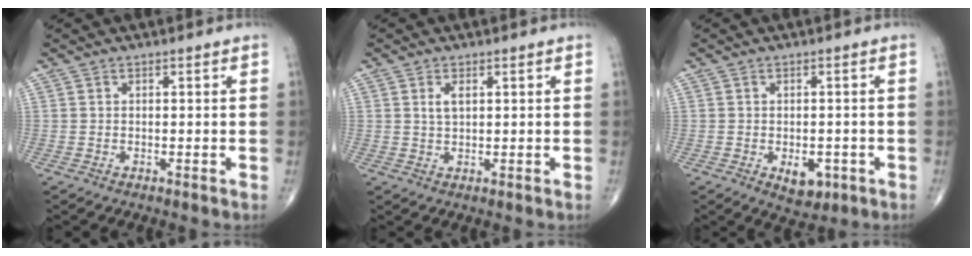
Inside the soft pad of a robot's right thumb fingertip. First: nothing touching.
{"total": 2.3, "force": [0.8, 1.2, 1.8], "torque": [-0.034, -0.001, 0.017]}
{"total": 4.9, "force": [-1.8, 2.9, 3.4], "torque": [-0.031, 0.004, -0.015]}